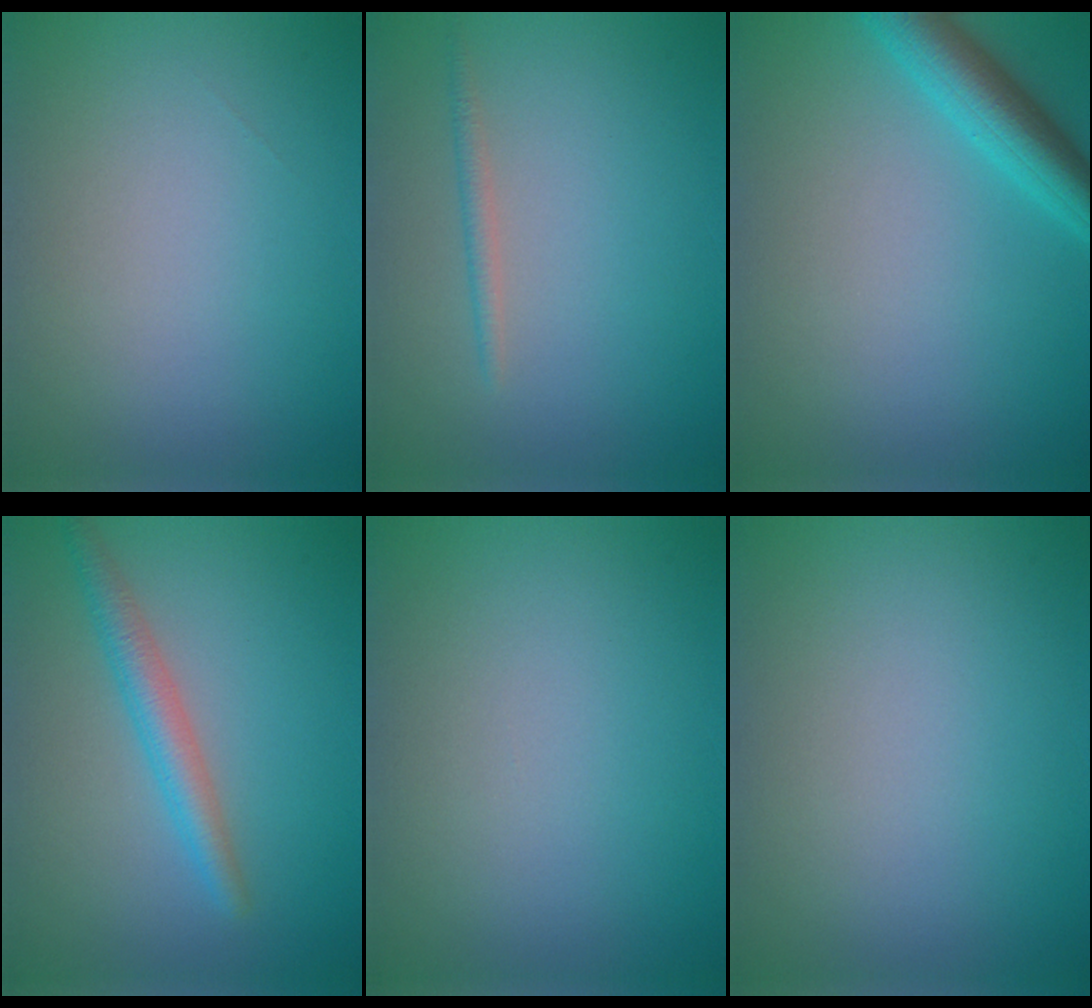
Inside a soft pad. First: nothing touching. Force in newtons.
{"total": 1.1, "press": 1.1, "slide": 0.0}
{"total": 4.2, "press": 4.2, "slide": 0.2}
{"total": 2.8, "press": 2.8, "slide": 0.0}
{"total": 0.0}
{"total": 0.0}